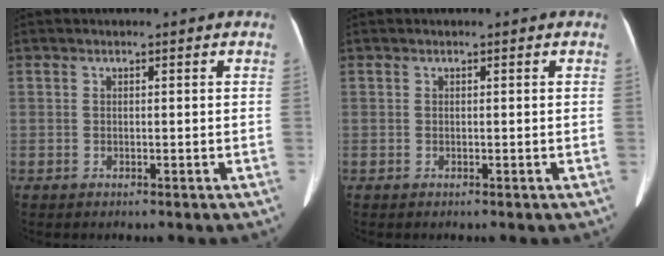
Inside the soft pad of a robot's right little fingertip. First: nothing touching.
{"total": 0.0}